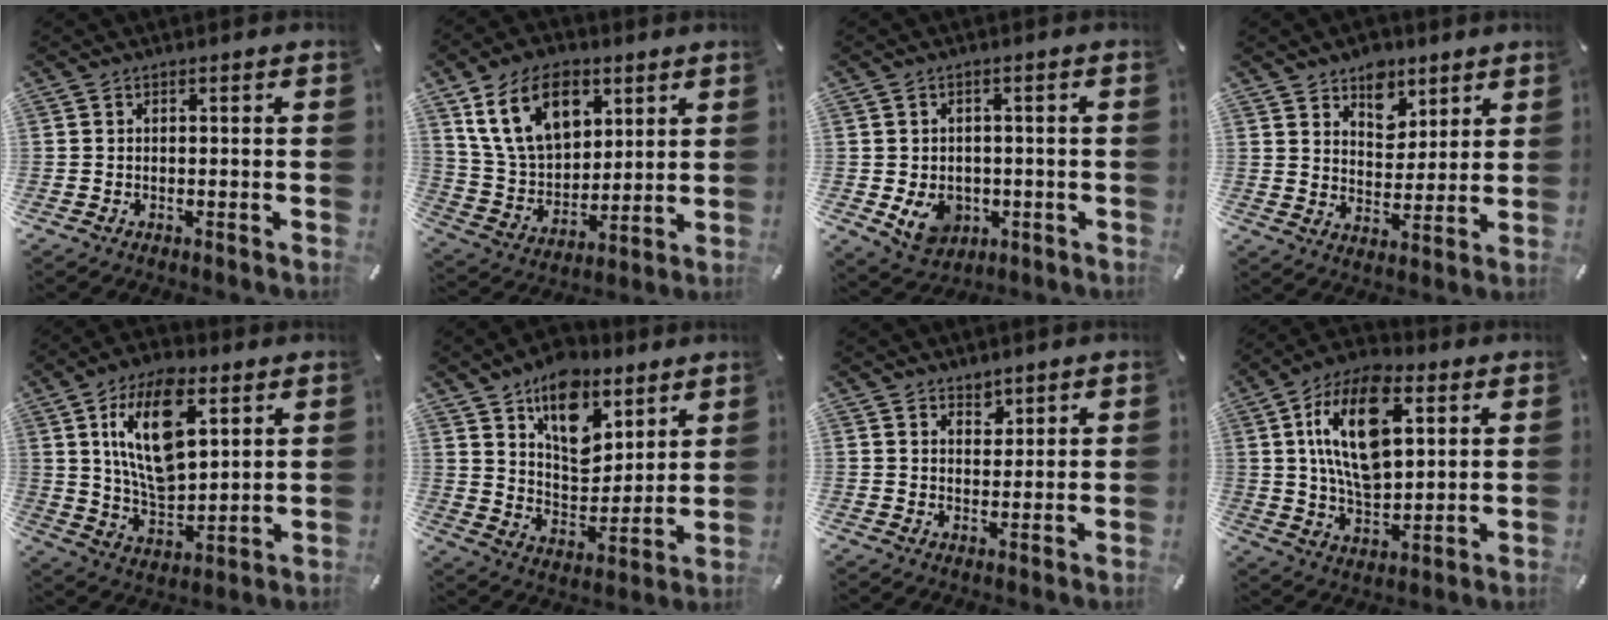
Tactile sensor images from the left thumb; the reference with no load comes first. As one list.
[{"total": 16.9, "force": [8.2, 11.4, 9.3], "torque": [-0.184, -0.020, 0.153]}, {"total": 7.0, "force": [-1.4, 5.8, 3.5], "torque": [-0.057, 0.003, -0.024]}, {"total": 8.2, "force": [5.6, 5.9, 1.6], "torque": [-0.006, -0.040, 0.098]}, {"total": 17.2, "force": [7.1, 9.3, 12.6], "torque": [-0.253, -0.013, 0.119]}, {"total": 14.3, "force": [9.3, 9.0, 6.1], "torque": [-0.089, -0.070, 0.169]}, {"total": 3.3, "force": [2.5, 2.2, 0.0], "torque": [0.016, -0.017, 0.042]}, {"total": 18.7, "force": [6.0, 10.6, 14.2], "torque": [-0.287, -0.002, 0.100]}]